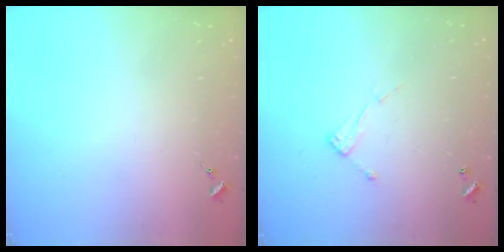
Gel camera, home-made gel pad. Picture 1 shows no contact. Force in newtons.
{"total": 7.1, "press": 7.1, "slide": 0.3}